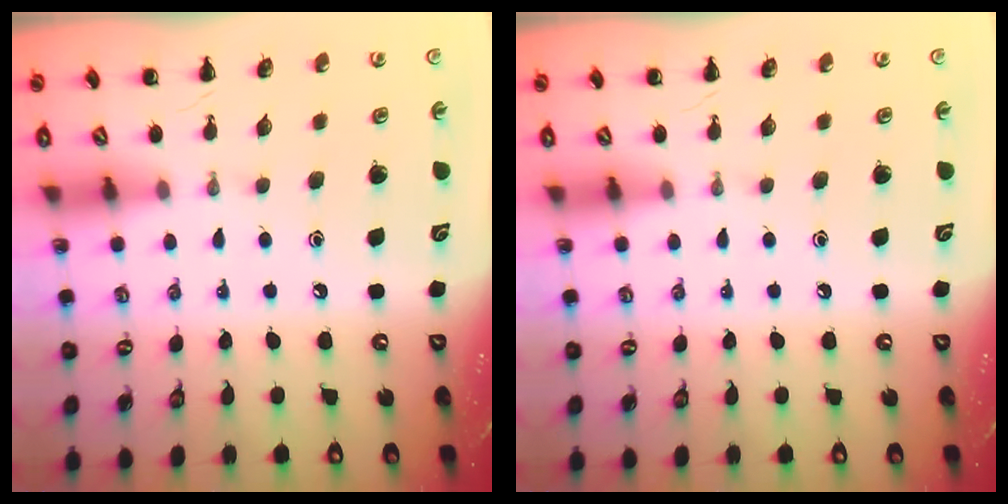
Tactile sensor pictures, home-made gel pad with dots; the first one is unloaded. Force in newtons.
{"total": 0.0}